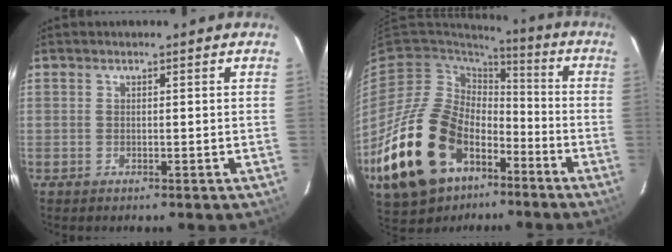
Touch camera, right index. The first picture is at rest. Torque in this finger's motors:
{"motor_torque": [1.10, -0.66, 1.05, 0.21]}